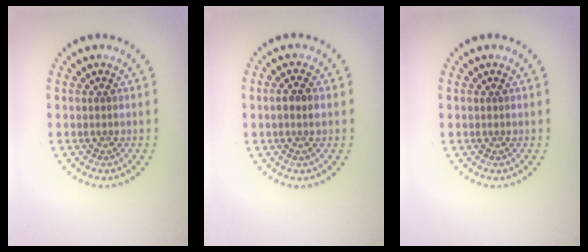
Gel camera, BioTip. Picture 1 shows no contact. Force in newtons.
{"total": 1.7, "press": 1.6, "slide": 0.7}
{"total": 0.0}